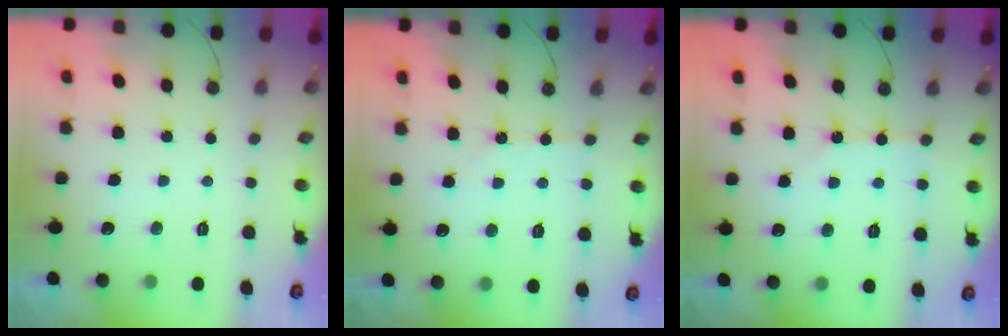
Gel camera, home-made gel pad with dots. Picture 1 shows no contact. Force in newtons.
{"total": 3.9, "press": 3.8, "slide": 0.6}
{"total": 2.8, "press": 2.7, "slide": 0.4}